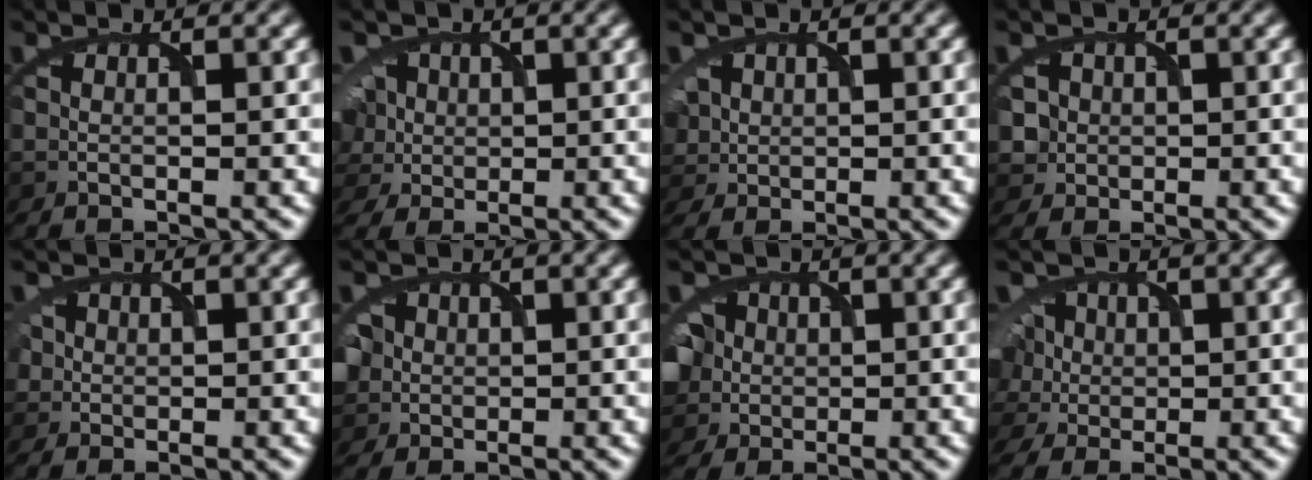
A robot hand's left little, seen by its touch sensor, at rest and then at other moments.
{"total": 6.2, "force": [0.1, 5.4, 3.2], "torque": [-0.075, 0.025, -0.009]}
{"total": 2.9, "force": [0.6, 2.7, 0.8], "torque": [-0.026, 0.008, 0.021]}
{"total": 2.6, "force": [0.1, 2.6, 0.1], "torque": [0.007, 0.006, 0.011]}
{"total": 2.6, "force": [0.5, 2.4, 0.9], "torque": [-0.017, 0.016, 0.008]}
{"total": 4.5, "force": [-0.1, 4.3, 1.3], "torque": [-0.023, 0.026, -0.007]}
{"total": 7.5, "force": [-1.0, 6.6, 3.2], "torque": [-0.071, 0.008, -0.042]}
{"total": 7.2, "force": [0.1, 6.2, 3.7], "torque": [-0.085, 0.026, -0.019]}